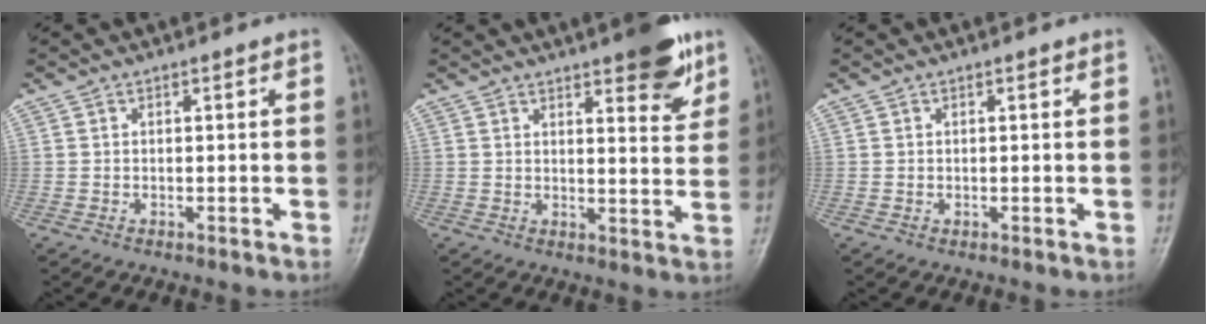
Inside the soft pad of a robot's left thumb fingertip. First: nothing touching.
{"total": 9.0, "force": [5.6, 2.7, 6.4], "torque": [-0.063, -0.030, 0.072]}
{"total": 0.5, "force": [0.1, 0.4, 0.4], "torque": [-0.001, 0.000, 0.002]}